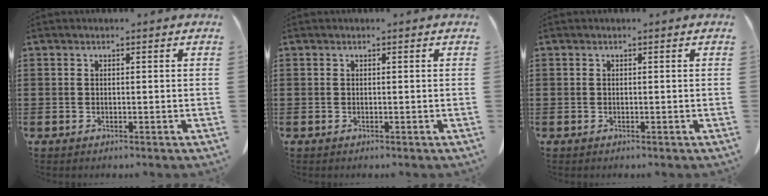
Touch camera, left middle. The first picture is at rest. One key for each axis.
{"total": 0.0}
{"total": 0.0}